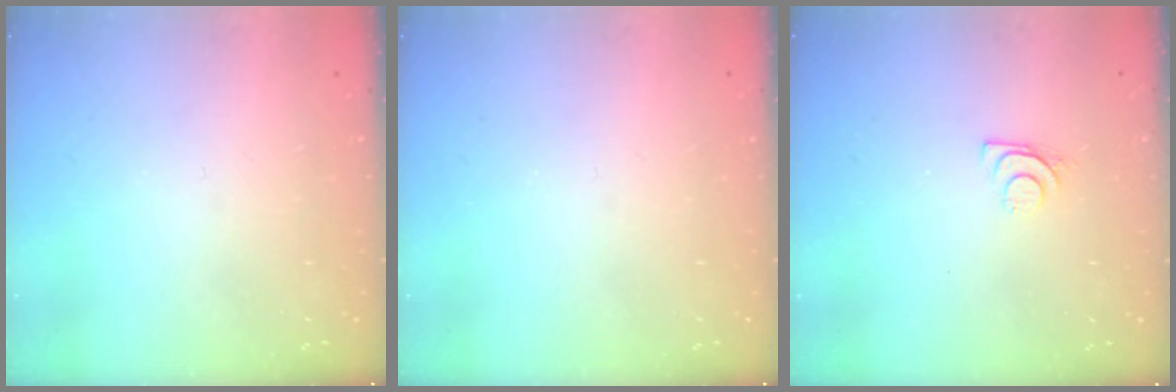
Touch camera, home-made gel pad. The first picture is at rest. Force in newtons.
{"total": 0.0}
{"total": 6.5, "press": 6.5, "slide": 0.7}